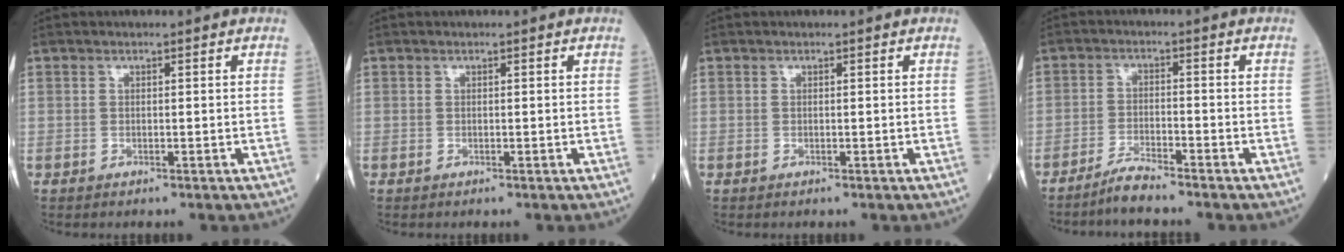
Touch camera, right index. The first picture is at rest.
{"total": 0.0}
{"total": 0.0}
{"total": 3.7, "force": [-3.4, -0.4, 1.2], "torque": [-0.026, -0.014, -0.071]}